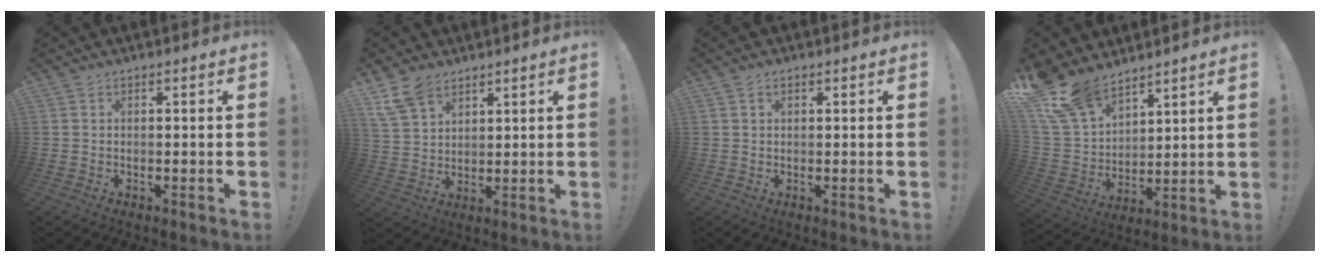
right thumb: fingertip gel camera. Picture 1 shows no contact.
{"total": 10.1, "force": [7.0, 6.1, 4.0], "torque": [-0.086, -0.034, 0.140]}
{"total": 1.0, "force": [0.6, 0.6, 0.5], "torque": [-0.006, 0.001, 0.011]}
{"total": 16.8, "force": [13.0, 8.6, 6.4], "torque": [-0.131, -0.083, 0.250]}